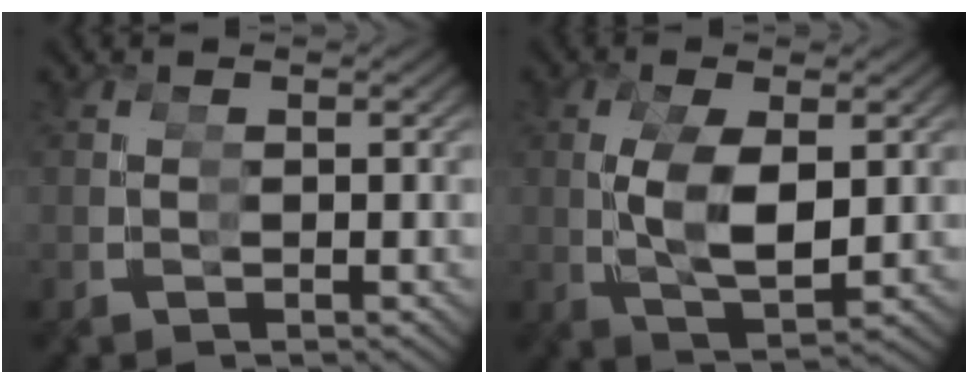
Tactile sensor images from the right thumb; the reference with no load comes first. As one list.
[{"total": 4.3, "force": [0.3, 2.3, 3.7], "torque": [-0.090, -0.003, 0.012]}]